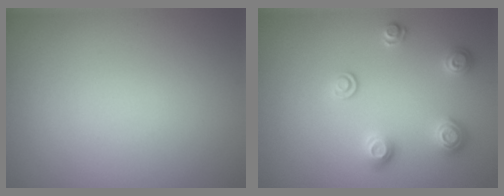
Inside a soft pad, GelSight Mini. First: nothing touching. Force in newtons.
{"total": 2.4, "press": 2.4, "slide": 0.4}